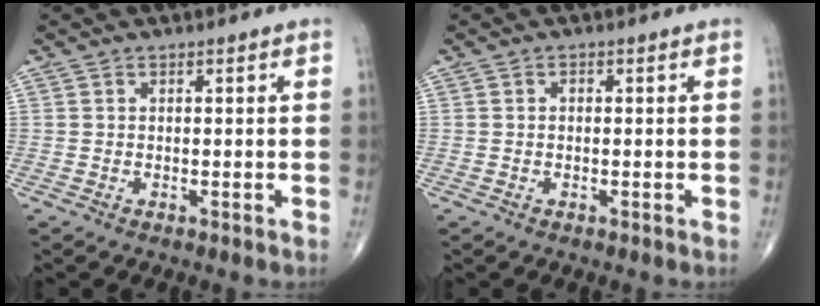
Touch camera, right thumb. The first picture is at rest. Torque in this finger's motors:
{"motor_torque": [0.18, 0.42, 0.15, 0.03, 0.00]}